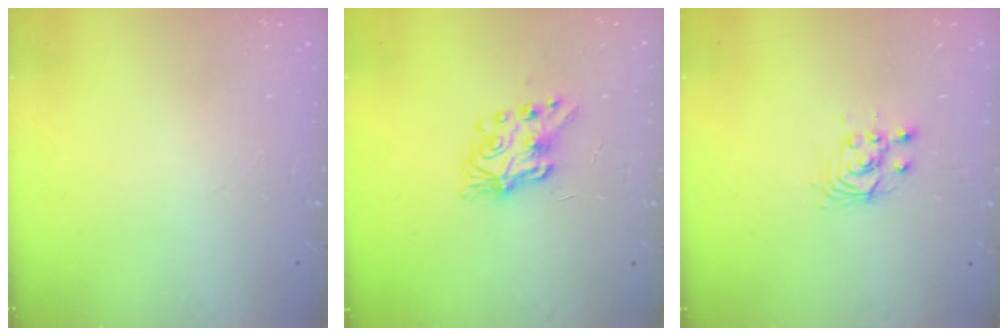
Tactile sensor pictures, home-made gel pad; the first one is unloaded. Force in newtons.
{"total": 8.4, "press": 8.3, "slide": 0.3}
{"total": 3.6, "press": 3.6, "slide": 0.3}